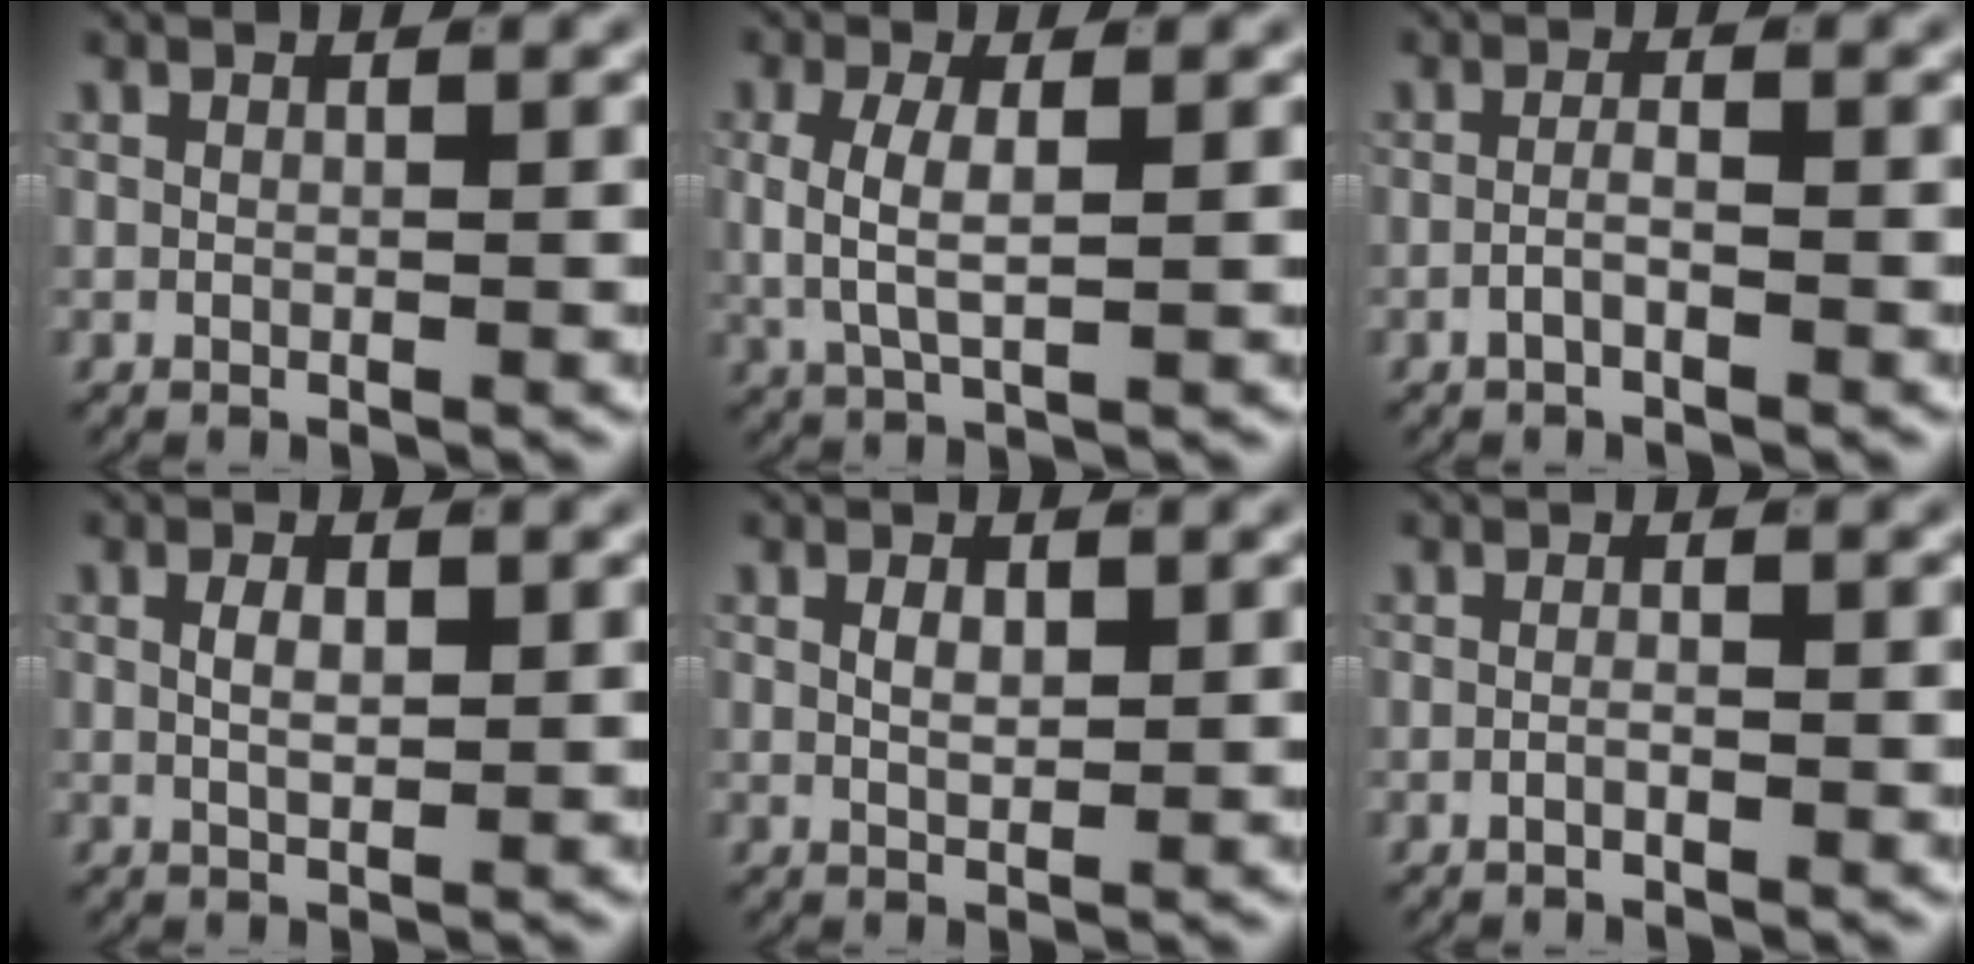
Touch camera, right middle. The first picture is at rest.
{"total": 3.6, "force": [0.5, 1.5, 3.3], "torque": [-0.071, -0.010, 0.018]}
{"total": 1.6, "force": [-1.2, 0.1, 1.0], "torque": [-0.020, -0.003, -0.022]}
{"total": 2.0, "force": [0.3, 0.8, 1.8], "torque": [-0.027, -0.006, 0.009]}
{"total": 1.6, "force": [0.4, 0.7, 1.4], "torque": [-0.023, -0.011, 0.014]}
{"total": 1.0, "force": [-0.7, 0.2, 0.6], "torque": [-0.012, 0.000, -0.015]}